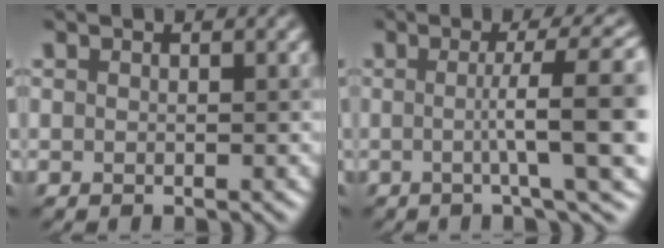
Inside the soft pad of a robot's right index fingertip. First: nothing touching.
{"total": 8.9, "force": [0.5, 1.5, 8.7], "torque": [-0.106, 0.016, 0.010]}